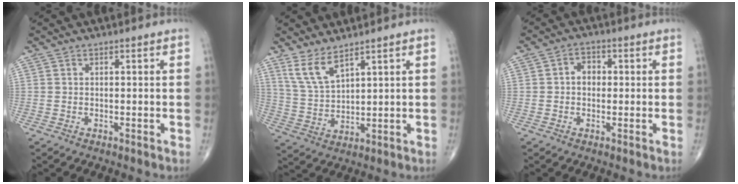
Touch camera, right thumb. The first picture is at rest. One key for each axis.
{"total": 6.5, "fx": 4.8, "fy": 1.9, "fz": 3.9, "tx": -0.079, "ty": -0.034, "tz": 0.108}
{"total": 3.7, "fx": 0.2, "fy": 2.9, "fz": 2.3, "tx": -0.023, "ty": 0.014, "tz": -0.004}